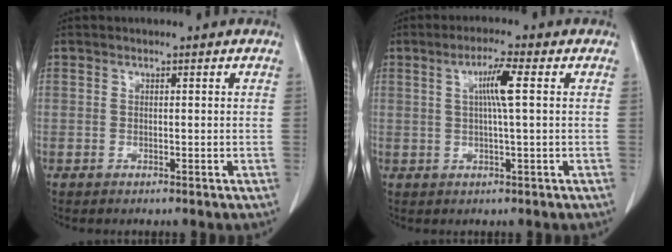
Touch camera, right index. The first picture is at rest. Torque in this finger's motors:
{"motor_torque": [0.59, 0.16, 0.16, 0.06]}